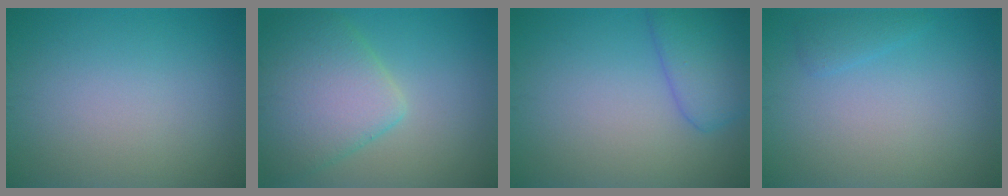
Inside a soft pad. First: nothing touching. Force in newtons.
{"total": 6.7, "press": 6.7, "slide": 0.3}
{"total": 4.2, "press": 4.2, "slide": 0.3}
{"total": 1.1, "press": 1.1, "slide": 0.1}